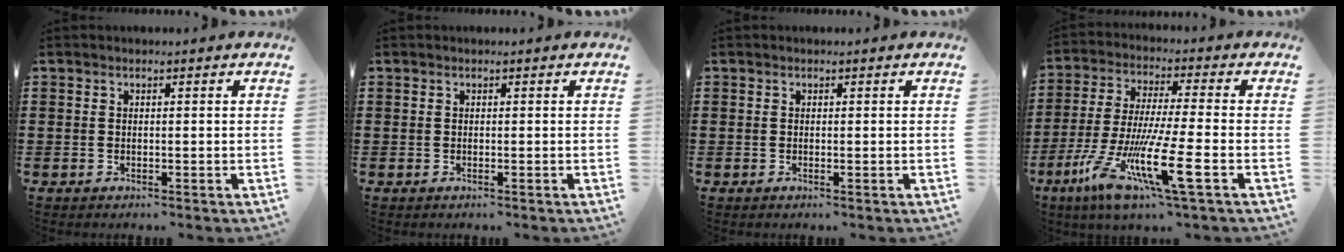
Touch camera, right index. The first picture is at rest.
{"total": 0.0}
{"total": 0.0}
{"total": 14.6, "force": [-6.5, 2.4, 12.9], "torque": [-0.273, -0.012, -0.116]}